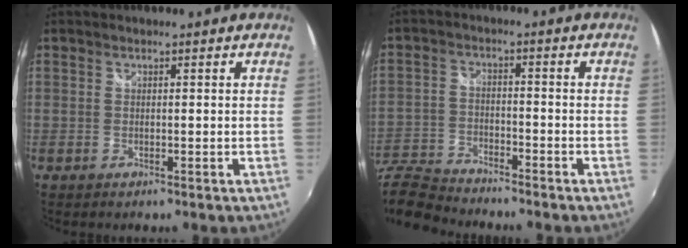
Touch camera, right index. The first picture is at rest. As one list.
[{"total": 11.4, "force": [-10.2, 3.3, 3.8], "torque": [-0.114, -0.010, -0.202]}]